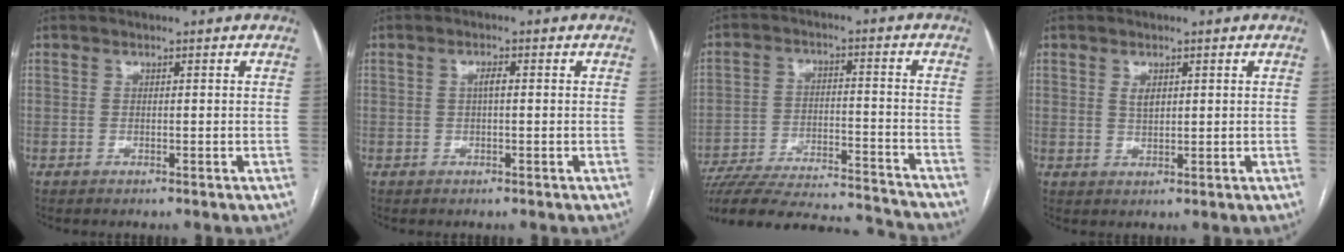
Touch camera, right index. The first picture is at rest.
{"total": 1.4, "force": [0.1, 0.3, 1.3], "torque": [-0.025, 0.004, 0.001]}
{"total": 23.8, "force": [-22.3, 2.6, 7.9], "torque": [-0.136, -0.018, -0.323]}
{"total": 1.9, "force": [0.8, 0.9, 1.4], "torque": [-0.026, -0.001, 0.017]}